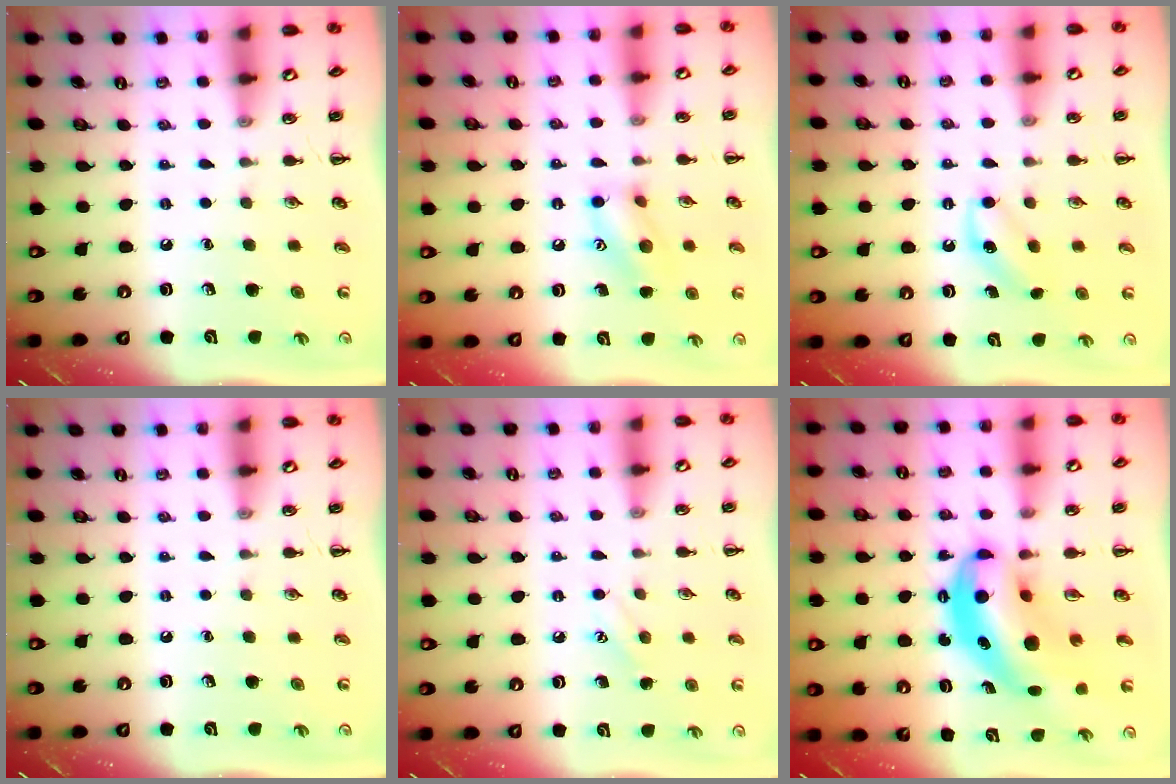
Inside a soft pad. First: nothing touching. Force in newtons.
{"total": 11.1, "press": 11.0, "slide": 1.0}
{"total": 6.2, "press": 6.0, "slide": 1.5}
{"total": 0.0}
{"total": 6.5, "press": 6.4, "slide": 1.2}
{"total": 10.8, "press": 10.4, "slide": 2.8}